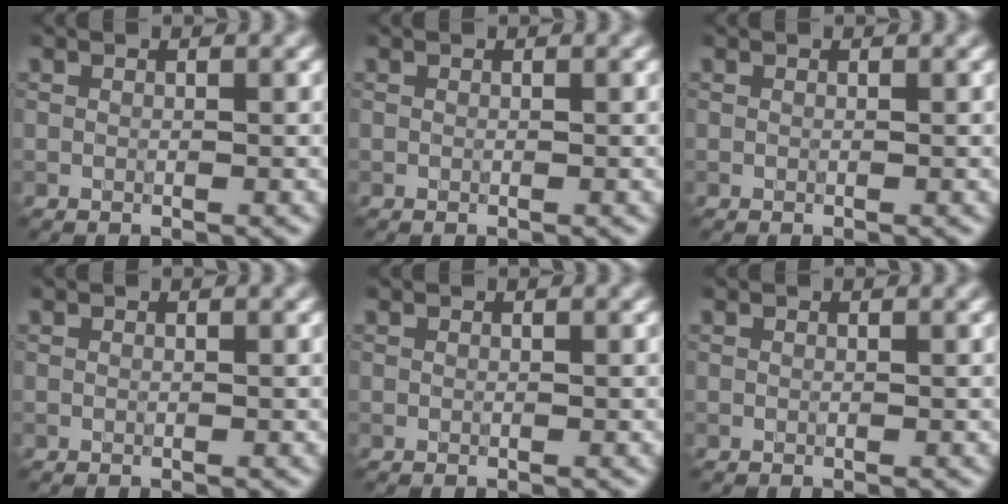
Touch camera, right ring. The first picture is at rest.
{"total": 0.0}
{"total": 0.0}
{"total": 0.0}
{"total": 0.0}
{"total": 0.0}